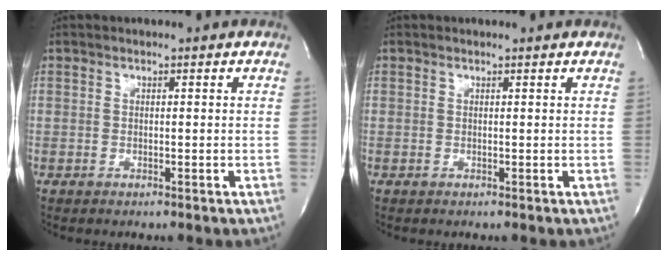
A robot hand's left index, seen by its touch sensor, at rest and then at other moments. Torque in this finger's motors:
{"motor_torque": [0.05, -0.06, -0.08, -0.01]}